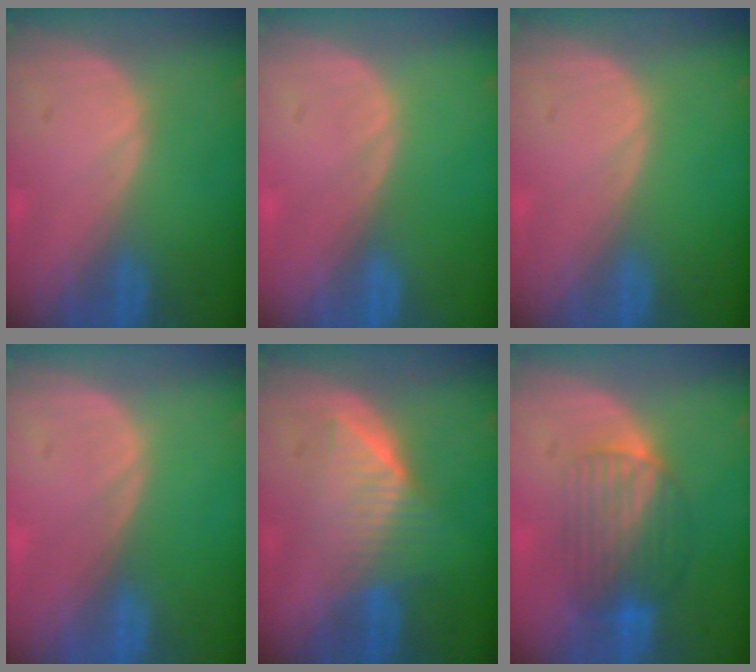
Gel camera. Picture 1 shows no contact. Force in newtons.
{"total": 0.0}
{"total": 0.0}
{"total": 0.0}
{"total": 6.4, "press": 6.0, "slide": 2.2}
{"total": 6.5, "press": 6.4, "slide": 1.0}